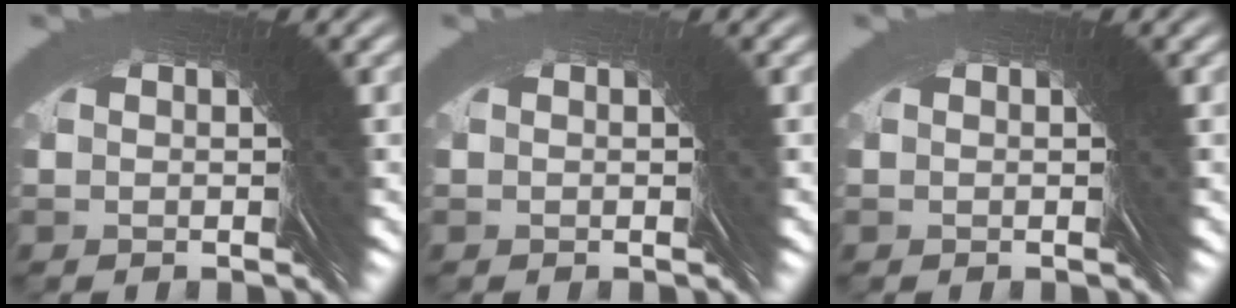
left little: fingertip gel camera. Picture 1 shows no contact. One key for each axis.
{"total": 0.6, "fx": 0.3, "fy": -0.1, "fz": -0.6, "tx": 0.010, "ty": 0.004, "tz": 0.004}
{"total": 0.0}